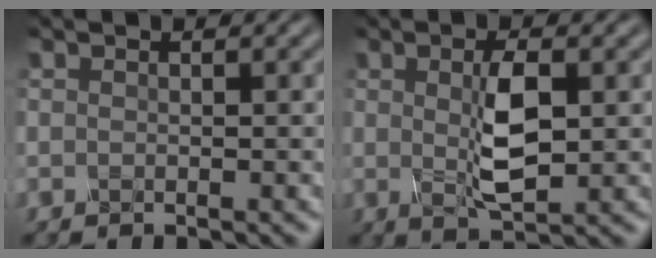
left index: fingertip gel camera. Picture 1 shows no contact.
{"total": 3.8, "force": [0.6, 1.0, 3.6], "torque": [-0.079, 0.002, 0.014]}